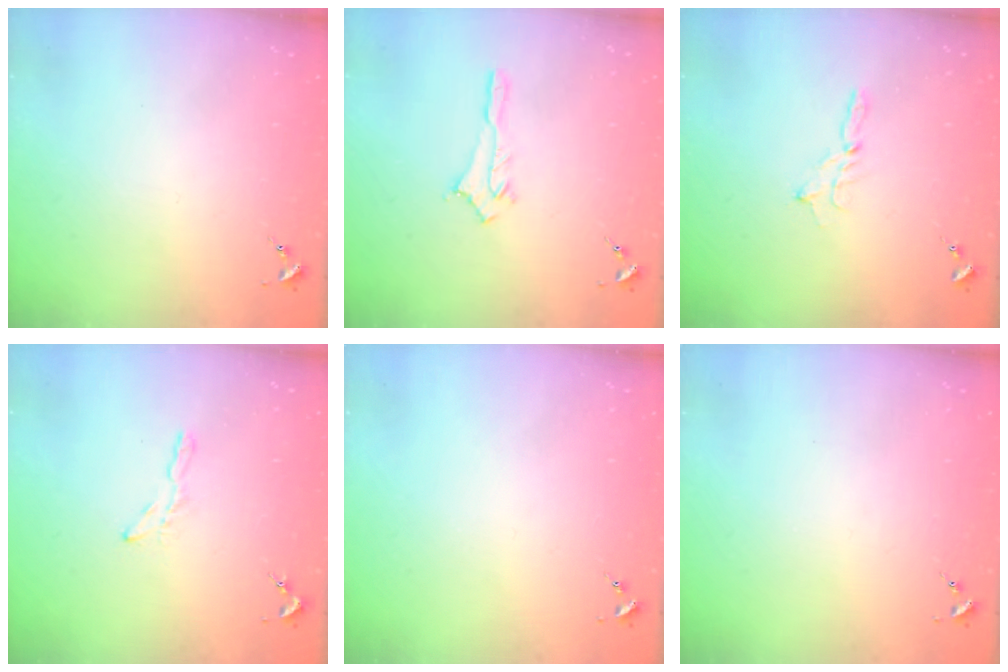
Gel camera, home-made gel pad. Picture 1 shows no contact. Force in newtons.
{"total": 2.9, "press": 2.9, "slide": 0.2}
{"total": 2.3, "press": 2.3, "slide": 0.2}
{"total": 3.8, "press": 3.7, "slide": 0.4}
{"total": 0.0}
{"total": 0.0}